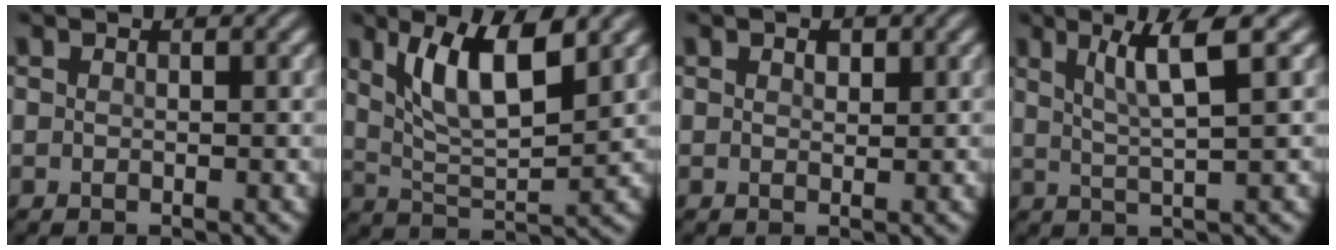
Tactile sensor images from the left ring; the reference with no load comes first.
{"total": 6.9, "force": [3.1, 2.2, 5.7], "torque": [-0.110, -0.005, 0.057]}
{"total": 1.0, "force": [0.6, 0.6, 0.6], "torque": [-0.008, -0.001, 0.009]}
{"total": 4.4, "force": [2.0, 0.5, 3.9], "torque": [-0.066, 0.001, 0.037]}